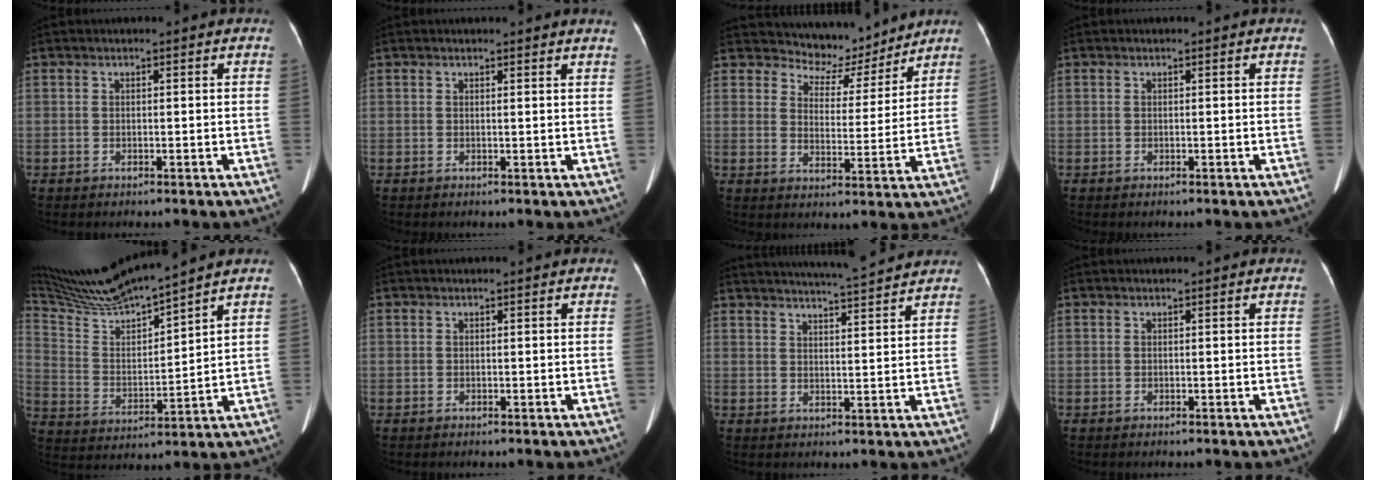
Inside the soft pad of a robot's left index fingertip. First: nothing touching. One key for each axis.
{"total": 2.7, "fx": 2.6, "fy": -0.3, "fz": 0.7, "tx": -0.009, "ty": -0.016, "tz": 0.015}
{"total": 7.0, "fx": 6.6, "fy": 2.0, "fz": -0.5, "tx": 0.005, "ty": -0.018, "tz": 0.102}
{"total": 0.0}
{"total": 15.3, "fx": 13.9, "fy": -1.1, "fz": 6.2, "tx": -0.125, "ty": -0.004, "tz": 0.262}
{"total": 0.0}
{"total": 11.0, "fx": 10.2, "fy": -0.4, "fz": 3.9, "tx": -0.064, "ty": 0.004, "tz": 0.135}
{"total": 0.0}